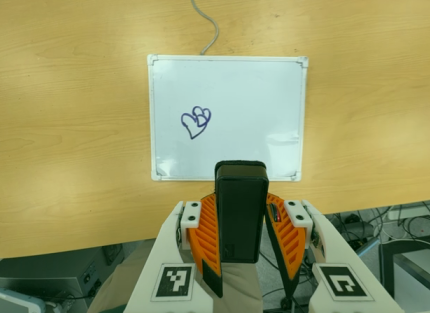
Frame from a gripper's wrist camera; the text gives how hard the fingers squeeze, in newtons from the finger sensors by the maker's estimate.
{"total": 6.9, "left": 5.4, "right": 8.5}